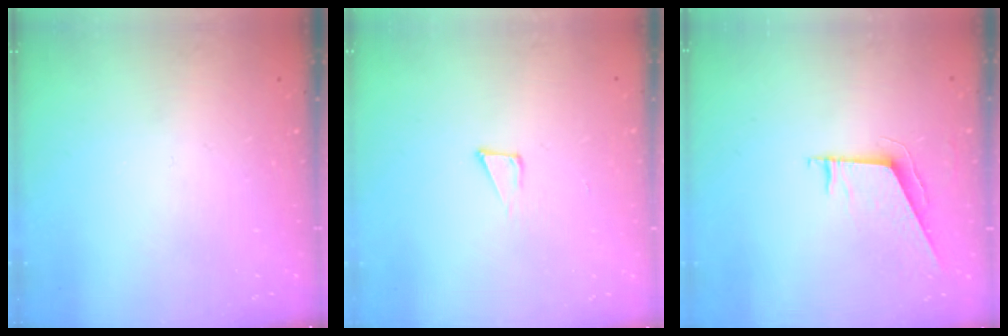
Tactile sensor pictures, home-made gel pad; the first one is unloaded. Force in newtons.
{"total": 5.0, "press": 4.9, "slide": 0.8}
{"total": 6.3, "press": 6.3, "slide": 0.7}